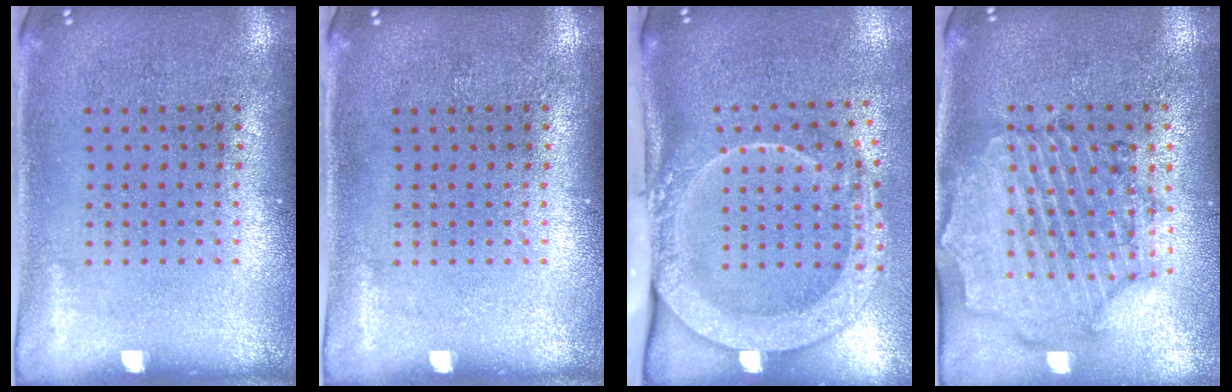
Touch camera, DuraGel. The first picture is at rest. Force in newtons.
{"total": 0.0}
{"total": 2.8, "press": 2.0, "slide": 1.9}
{"total": 1.6, "press": 1.5, "slide": 0.3}